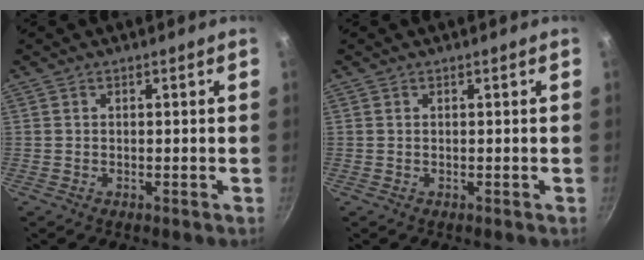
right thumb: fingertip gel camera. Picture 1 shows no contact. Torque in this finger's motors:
{"motor_torque": [-0.42, 0.40, -0.25, 0.22, 0.00]}